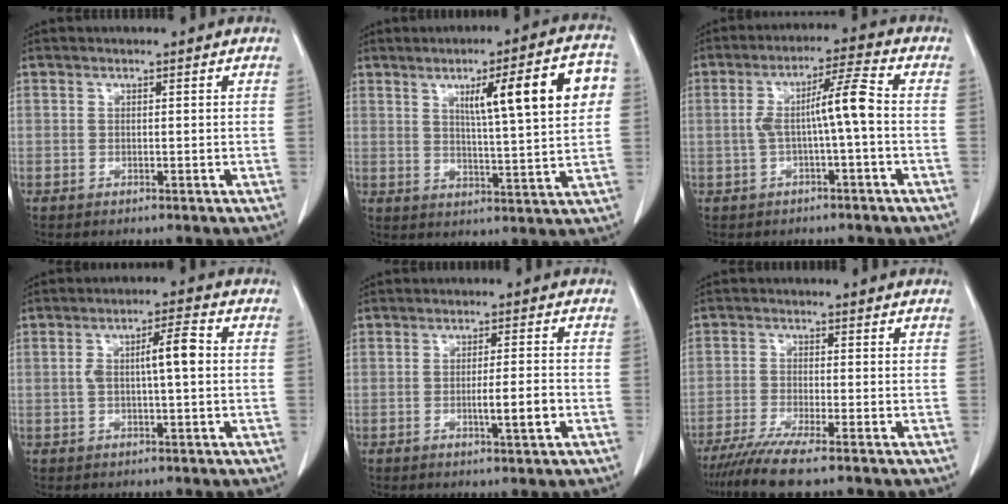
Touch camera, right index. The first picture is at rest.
{"total": 13.5, "force": [4.0, 1.0, 12.8], "torque": [-0.182, 0.016, 0.057]}
{"total": 6.8, "force": [-0.6, 0.0, 6.7], "torque": [-0.122, 0.024, -0.009]}
{"total": 5.7, "force": [0.3, 0.8, 5.6], "torque": [-0.099, 0.016, 0.005]}
{"total": 4.6, "force": [-1.4, 0.0, 4.4], "torque": [-0.069, -0.005, -0.020]}
{"total": 7.0, "force": [-5.4, -0.5, 4.4], "torque": [-0.069, -0.020, -0.093]}